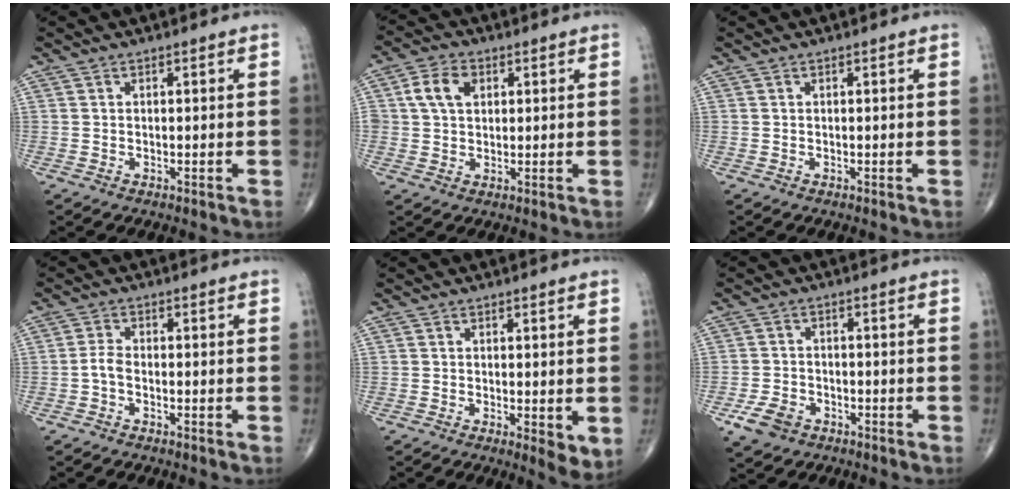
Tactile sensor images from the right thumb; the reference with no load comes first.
{"total": 6.3, "force": [1.8, 4.5, 4.0], "torque": [-0.064, 0.006, 0.029]}
{"total": 0.0}
{"total": 2.1, "force": [-0.9, 1.0, 1.6], "torque": [-0.034, 0.009, -0.022]}
{"total": 4.0, "force": [-0.4, 1.4, 3.7], "torque": [-0.054, -0.014, -0.006]}
{"total": 5.3, "force": [-2.8, 3.8, 2.4], "torque": [-0.044, 0.012, -0.046]}